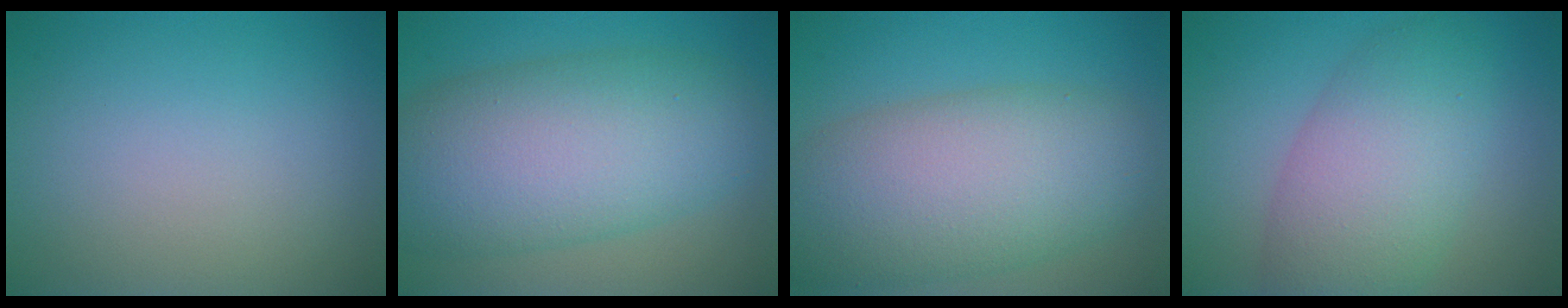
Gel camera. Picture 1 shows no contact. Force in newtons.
{"total": 10.9, "press": 10.9, "slide": 0.4}
{"total": 10.0, "press": 10.0, "slide": 0.3}
{"total": 7.3, "press": 7.3, "slide": 0.4}